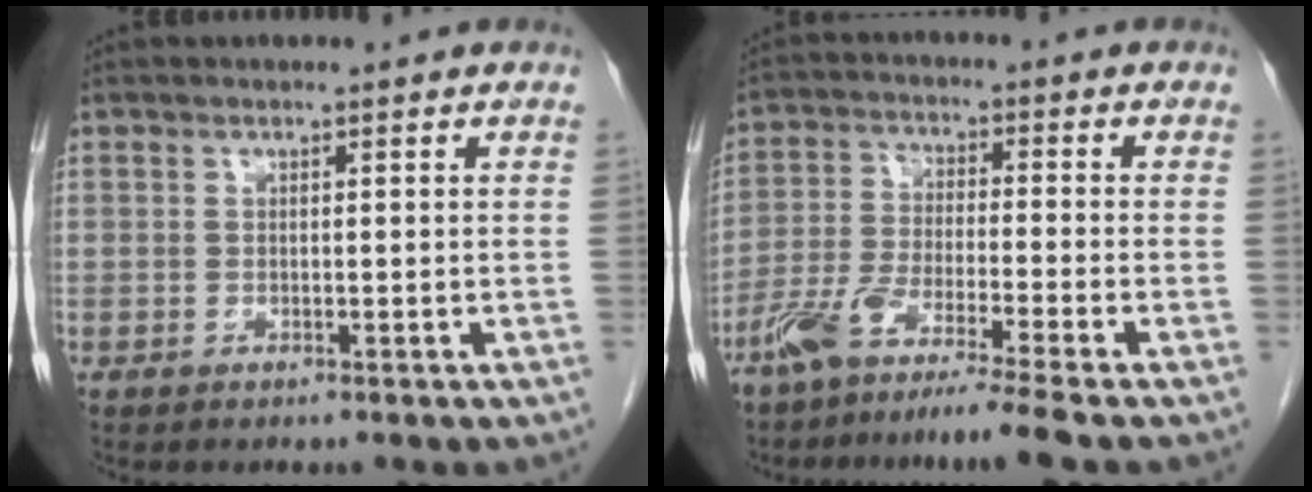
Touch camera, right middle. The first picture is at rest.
{"total": 8.8, "force": [-6.9, -1.1, 5.4], "torque": [-0.102, -0.030, -0.129]}